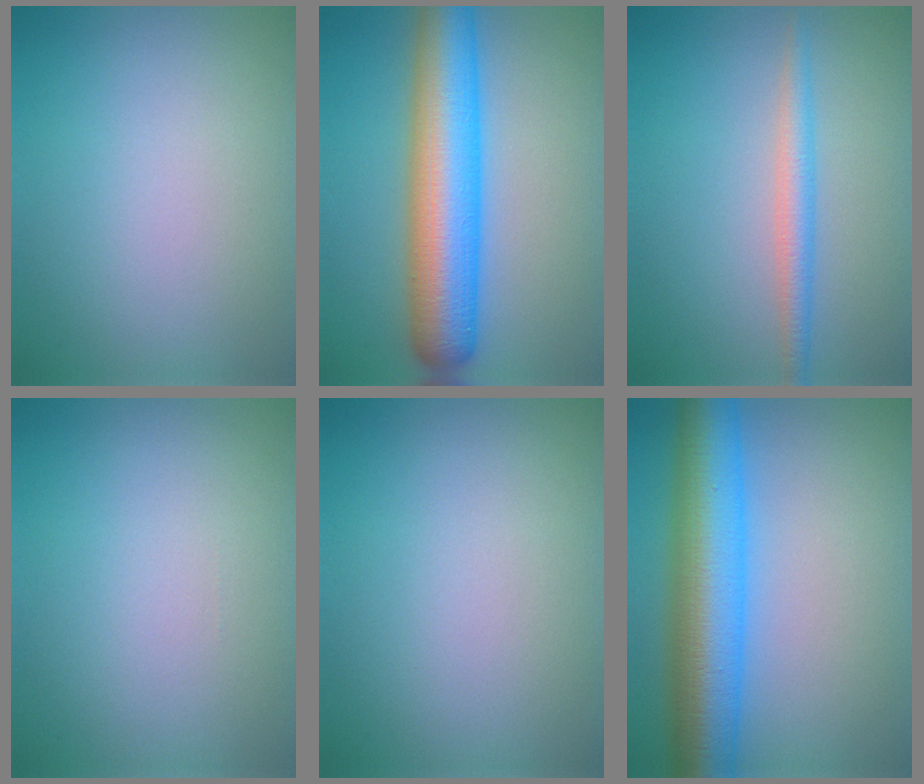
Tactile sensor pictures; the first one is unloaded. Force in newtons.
{"total": 9.8, "press": 9.8, "slide": 0.2}
{"total": 2.3, "press": 2.3, "slide": 0.1}
{"total": 0.0}
{"total": 0.0}
{"total": 10.3, "press": 10.3, "slide": 0.1}